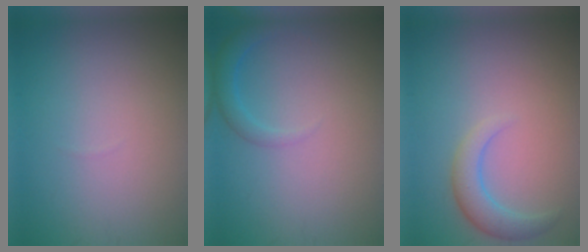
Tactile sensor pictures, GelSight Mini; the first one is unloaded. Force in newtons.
{"total": 1.8, "press": 1.8, "slide": 0.2}
{"total": 2.8, "press": 2.8, "slide": 0.3}